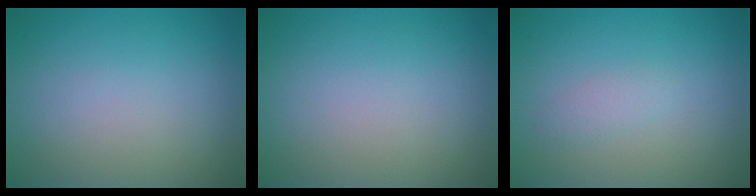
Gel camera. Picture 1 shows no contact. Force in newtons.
{"total": 0.0}
{"total": 1.1, "press": 1.1, "slide": 0.1}